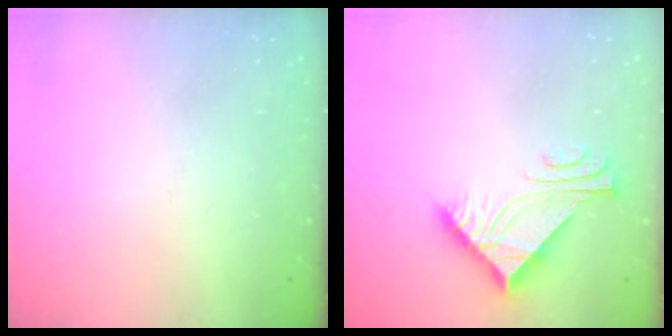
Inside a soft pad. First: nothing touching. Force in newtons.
{"total": 9.4, "press": 9.4, "slide": 0.8}